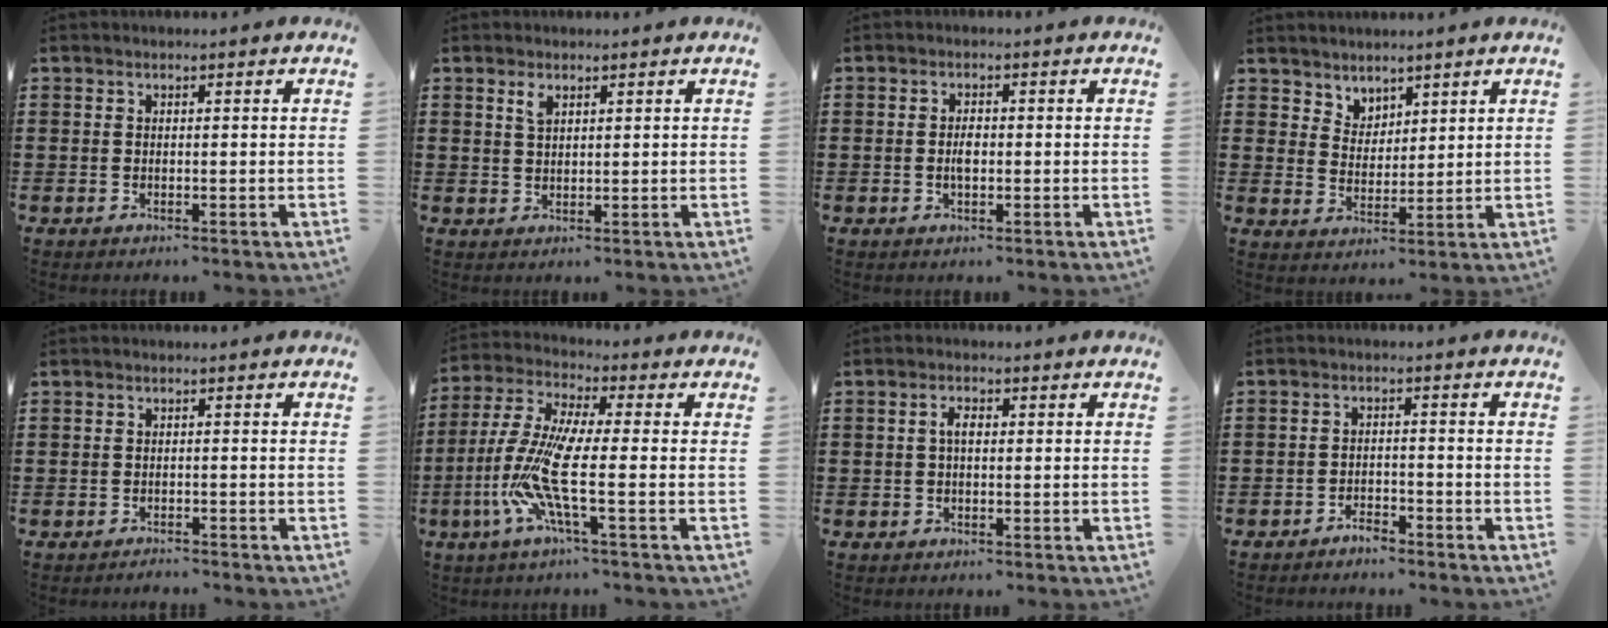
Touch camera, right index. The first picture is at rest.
{"total": 1.9, "force": [1.2, 0.8, 1.2], "torque": [-0.028, 0.003, 0.021]}
{"total": 2.3, "force": [-0.2, 1.0, 2.1], "torque": [-0.040, 0.001, -0.003]}
{"total": 3.8, "force": [3.1, 2.1, -0.4], "torque": [-0.008, -0.002, 0.060]}
{"total": 1.1, "force": [-1.1, 0.1, -0.2], "torque": [0.000, 0.004, -0.026]}
{"total": 11.2, "force": [-3.0, 2.0, 10.6], "torque": [-0.256, -0.029, -0.068]}
{"total": 2.0, "force": [0.1, 0.9, 1.8], "torque": [-0.037, 0.005, 0.000]}
{"total": 2.2, "force": [-2.2, 0.4, 0.2], "torque": [-0.012, 0.004, -0.046]}